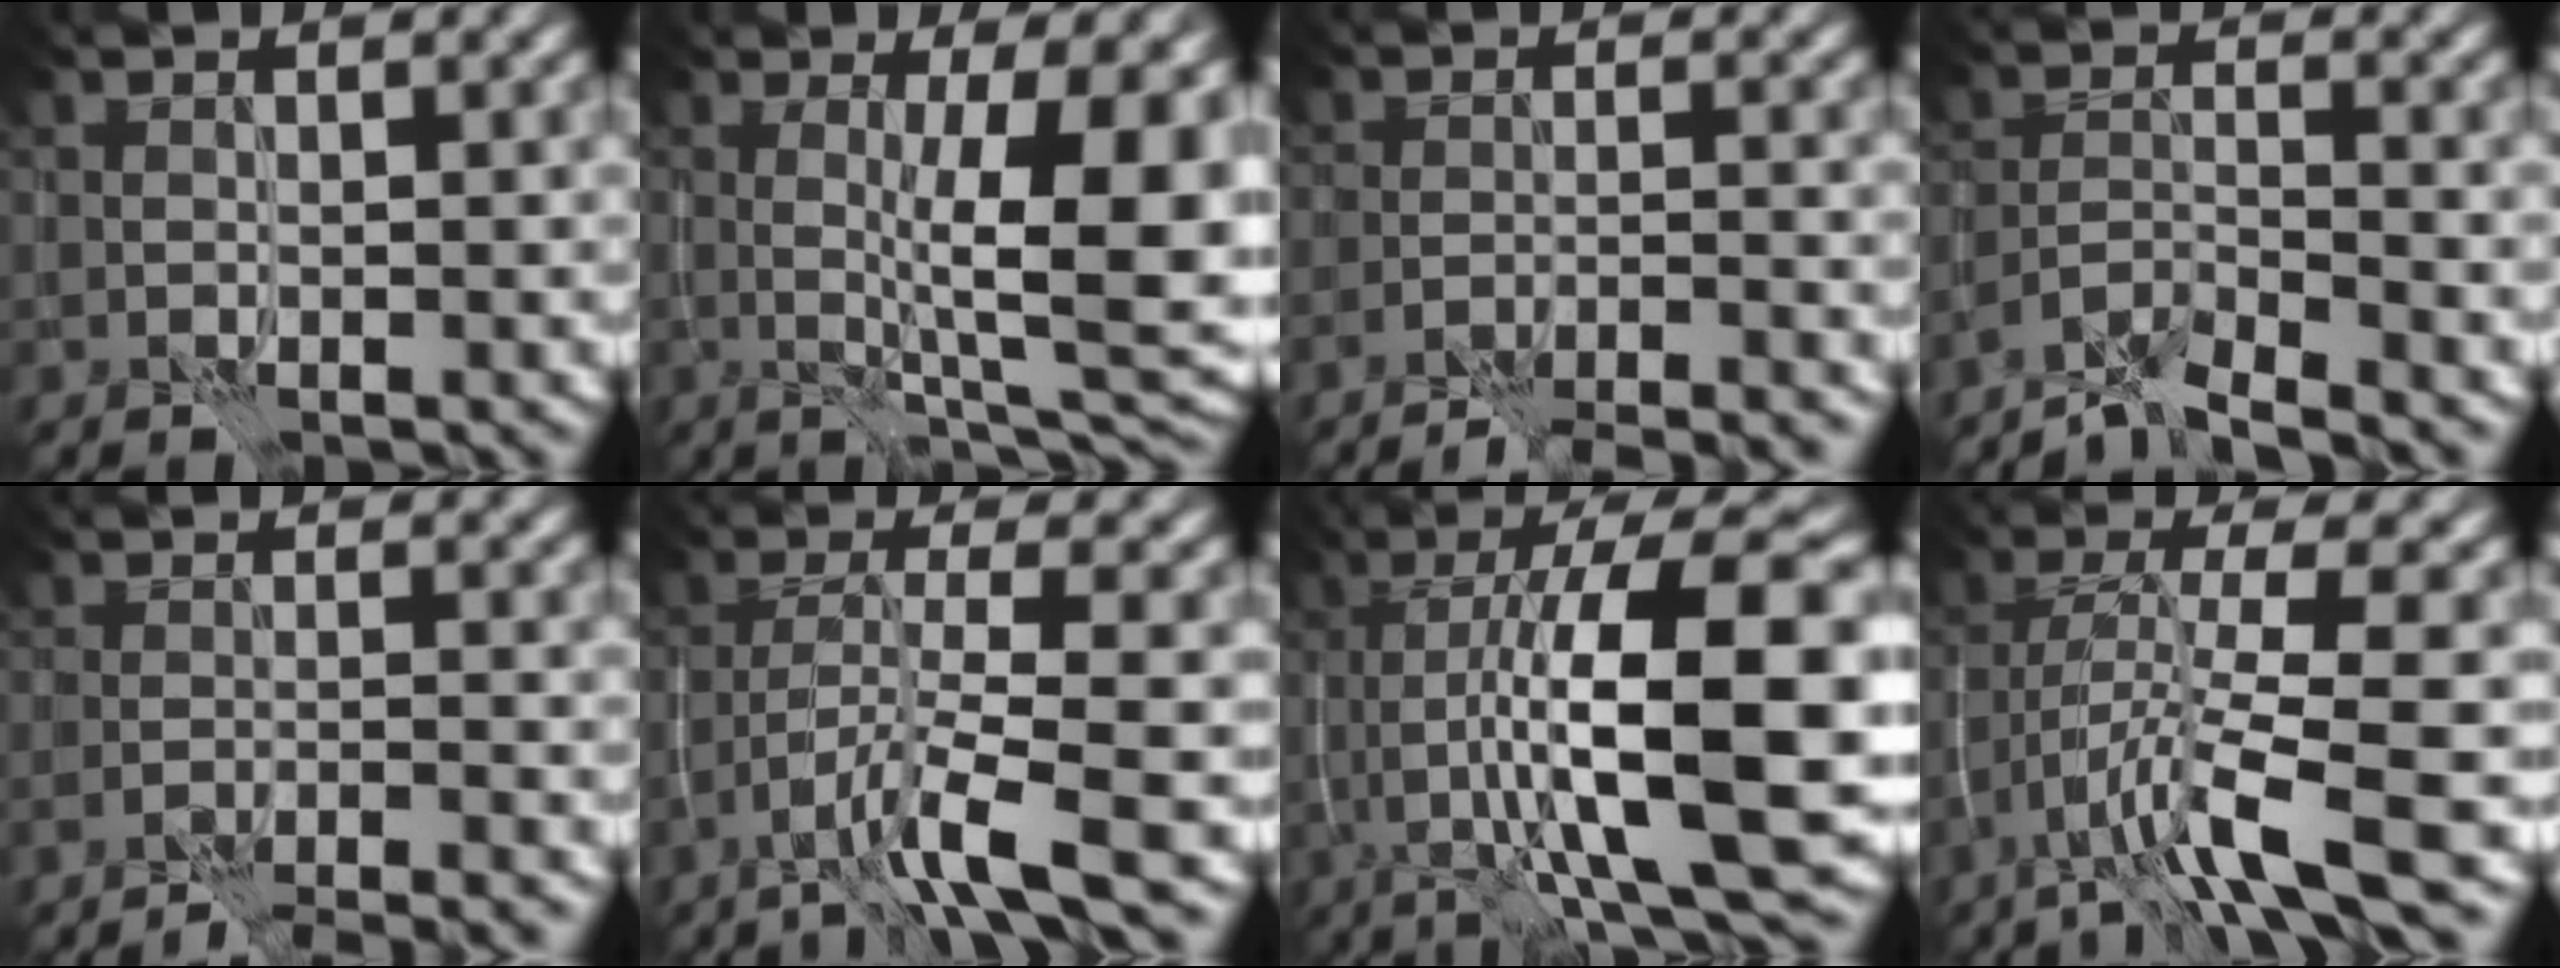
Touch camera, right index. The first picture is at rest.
{"total": 10.8, "force": [1.0, 2.9, 10.4], "torque": [-0.142, -0.005, 0.023]}
{"total": 8.8, "force": [-8.3, 1.4, 2.8], "torque": [-0.035, 0.005, -0.108]}
{"total": 4.6, "force": [-4.3, 0.5, 1.6], "torque": [-0.027, 0.001, -0.081]}
{"total": 7.2, "force": [-6.8, 1.0, 2.3], "torque": [-0.031, 0.004, -0.094]}
{"total": 5.4, "force": [-3.2, 0.5, 4.3], "torque": [-0.074, 0.006, -0.062]}
{"total": 14.4, "force": [-0.9, 3.4, 14.0], "torque": [-0.202, 0.024, -0.004]}
{"total": 7.6, "force": [-4.1, 1.0, 6.3], "torque": [-0.110, 0.008, -0.073]}